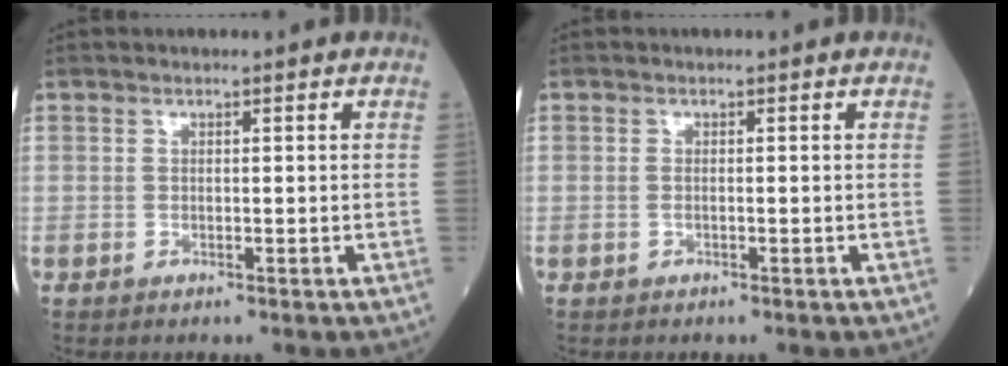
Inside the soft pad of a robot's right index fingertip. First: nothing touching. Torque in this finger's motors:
{"motor_torque": [-0.25, 0.00, -0.04, -0.01]}